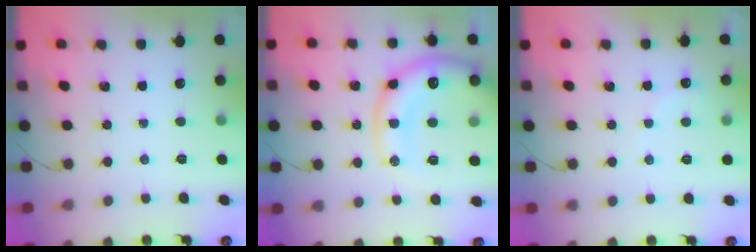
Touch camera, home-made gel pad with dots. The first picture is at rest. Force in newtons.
{"total": 17.9, "press": 17.6, "slide": 3.1}
{"total": 4.2, "press": 4.1, "slide": 1.0}